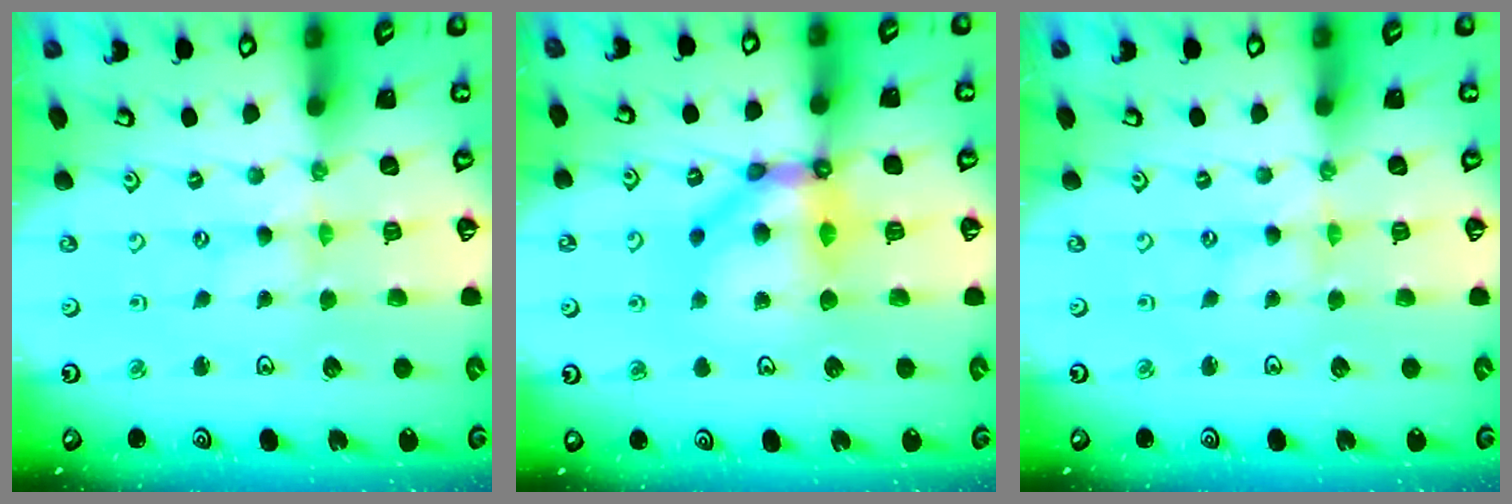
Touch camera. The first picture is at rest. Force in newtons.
{"total": 12.0, "press": 11.7, "slide": 2.4}
{"total": 1.1, "press": 1.1, "slide": 0.2}